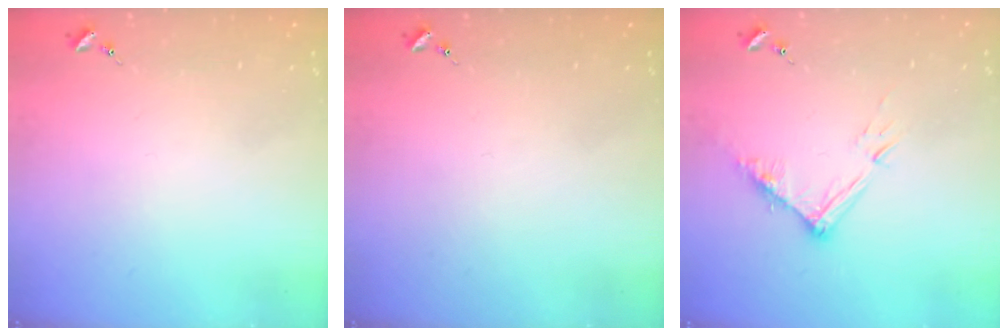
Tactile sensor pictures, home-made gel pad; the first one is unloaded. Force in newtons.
{"total": 0.0}
{"total": 10.5, "press": 10.5, "slide": 0.8}